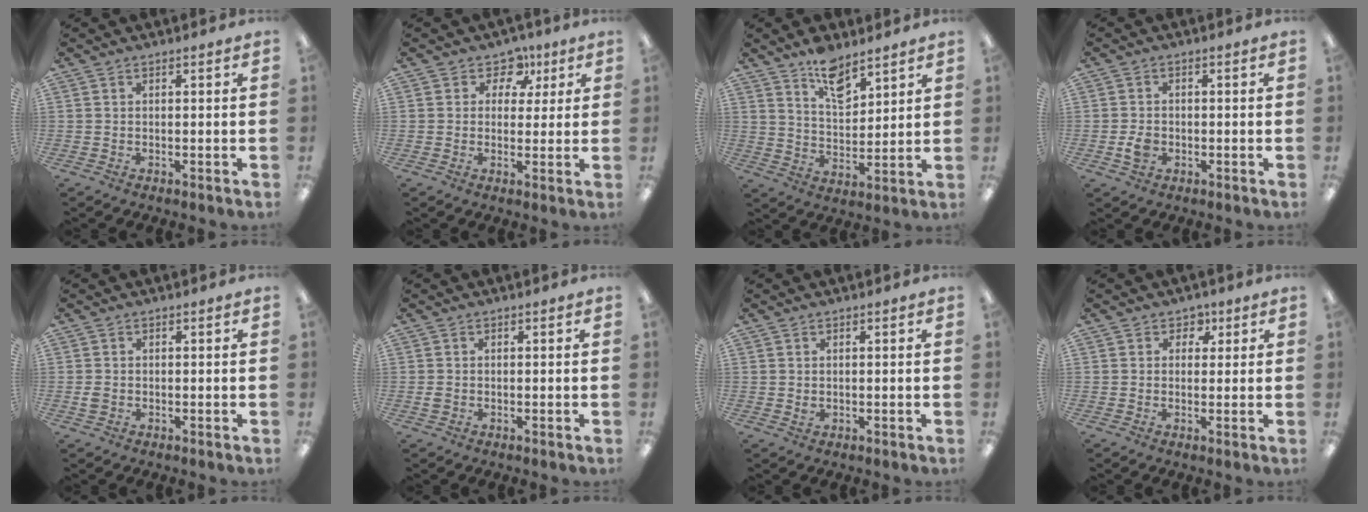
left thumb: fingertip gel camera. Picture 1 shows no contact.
{"total": 6.5, "force": [3.0, 5.2, 2.4], "torque": [-0.025, -0.012, 0.049]}
{"total": 9.1, "force": [7.1, 4.1, 3.9], "torque": [-0.059, -0.041, 0.125]}
{"total": 3.2, "force": [-0.9, 2.5, 1.8], "torque": [-0.029, 0.006, -0.014]}
{"total": 1.7, "force": [-0.3, 1.3, 0.9], "torque": [-0.016, 0.004, -0.006]}
{"total": 1.2, "force": [-0.3, 1.0, 0.6], "torque": [-0.011, 0.004, -0.006]}
{"total": 1.1, "force": [0.3, 0.8, 0.6], "torque": [-0.004, 0.000, 0.002]}
{"total": 3.4, "force": [1.6, 2.8, 1.1], "torque": [-0.005, -0.003, 0.024]}